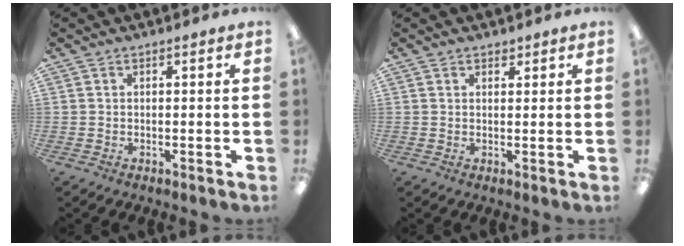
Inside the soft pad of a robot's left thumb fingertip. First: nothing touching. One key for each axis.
{"total": 1.6, "fx": 1.2, "fy": 0.8, "fz": 0.6, "tx": -0.004, "ty": -0.002, "tz": 0.020}